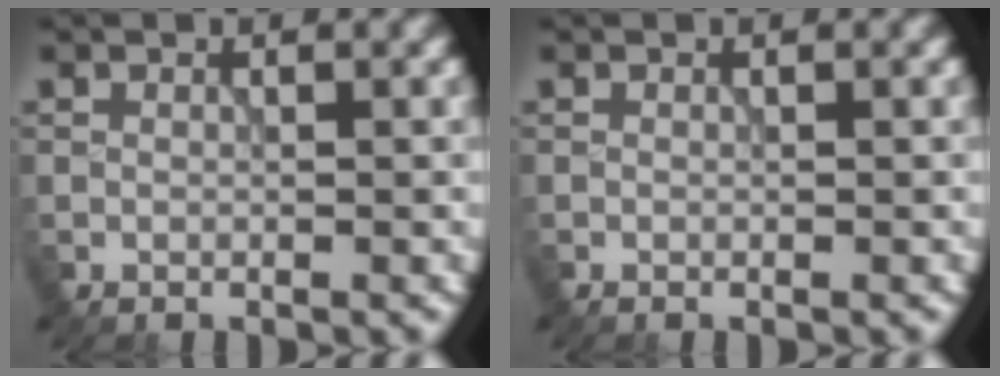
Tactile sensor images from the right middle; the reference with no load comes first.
{"total": 0.0}